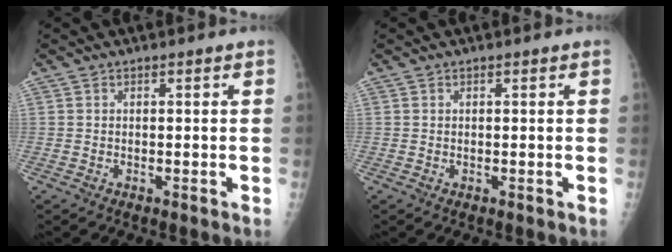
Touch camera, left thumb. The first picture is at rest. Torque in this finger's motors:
{"motor_torque": [-0.12, 0.17, 0.03, 0.00, 0.00]}